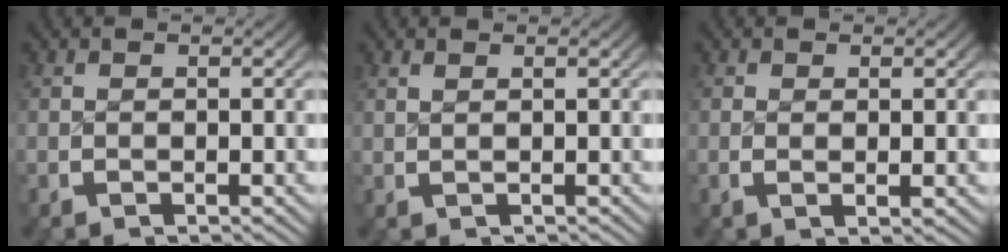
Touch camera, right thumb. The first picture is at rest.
{"total": 0.6, "force": [0.5, -0.2, 0.3], "torque": [-0.005, 0.001, 0.016]}
{"total": 0.9, "force": [0.2, 0.2, 0.8], "torque": [-0.017, -0.009, 0.010]}